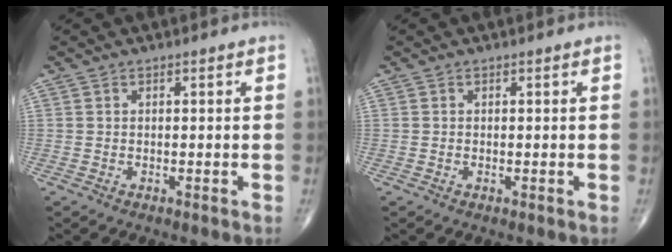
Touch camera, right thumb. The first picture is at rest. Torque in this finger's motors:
{"motor_torque": [-0.55, 0.07, -0.16, -0.09, -0.03]}